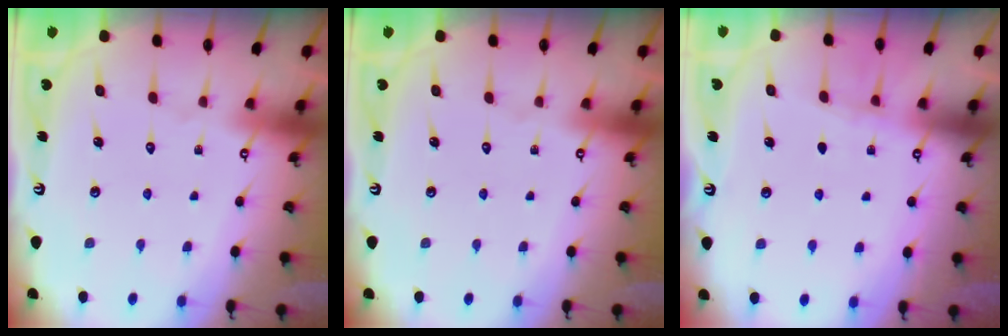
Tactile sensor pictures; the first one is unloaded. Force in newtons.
{"total": 0.0}
{"total": 3.0, "press": 2.9, "slide": 0.4}